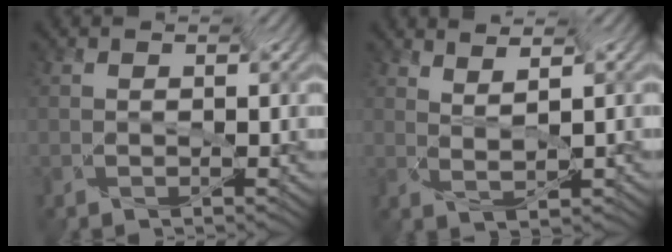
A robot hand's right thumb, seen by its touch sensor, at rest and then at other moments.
{"total": 3.4, "force": [2.9, 0.0, 1.8], "torque": [-0.034, -0.011, 0.051]}